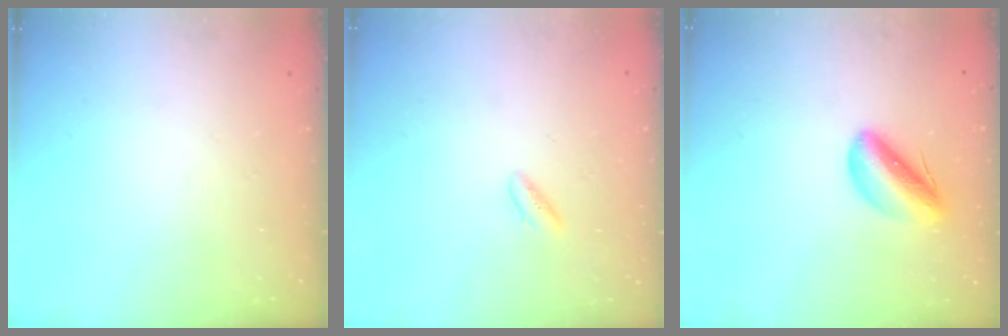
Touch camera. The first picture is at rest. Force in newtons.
{"total": 1.7, "press": 1.4, "slide": 0.9}
{"total": 8.0, "press": 7.7, "slide": 2.2}